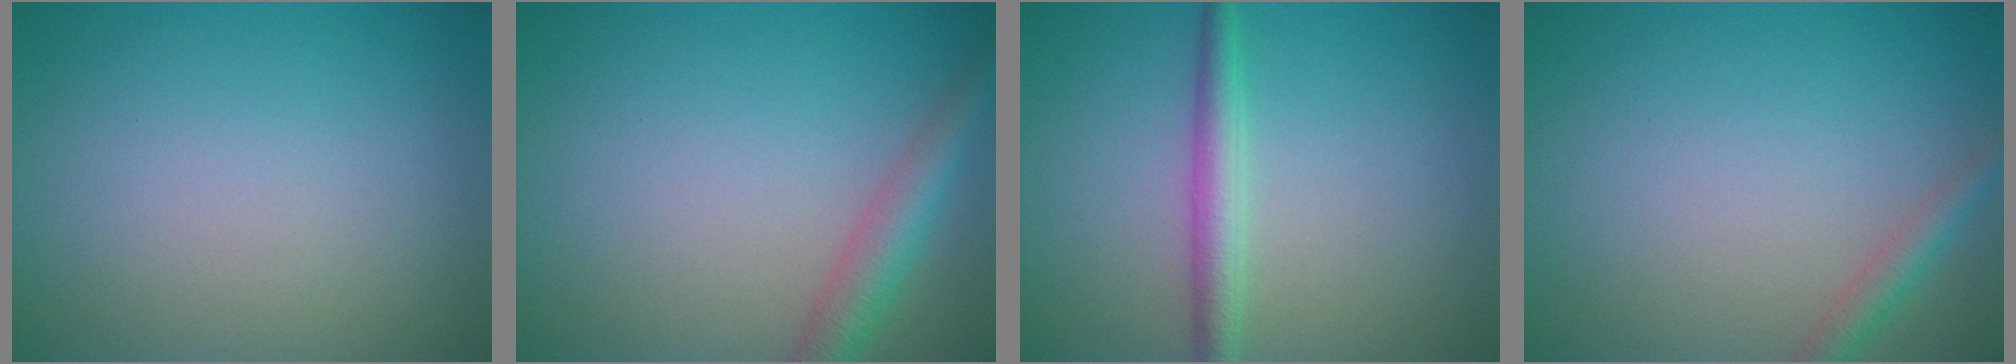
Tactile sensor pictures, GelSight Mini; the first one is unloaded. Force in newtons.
{"total": 3.5, "press": 3.5, "slide": 0.1}
{"total": 2.7, "press": 2.7, "slide": 0.1}
{"total": 1.9, "press": 1.9, "slide": 0.0}